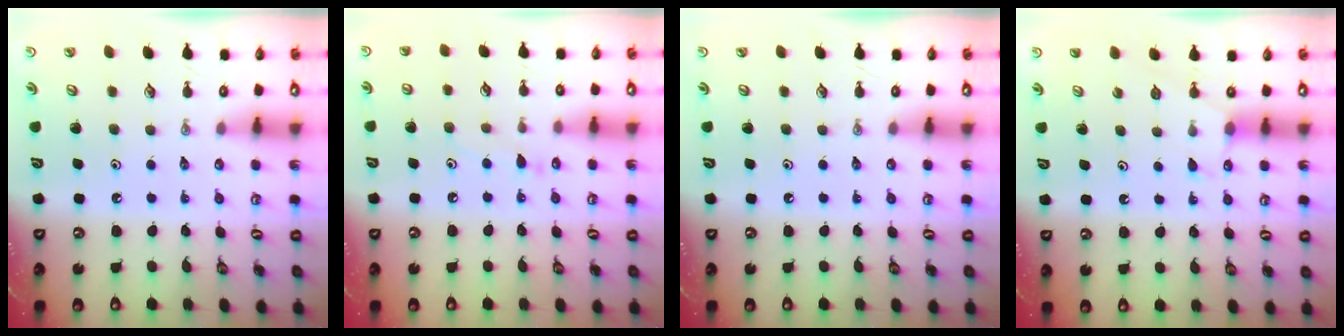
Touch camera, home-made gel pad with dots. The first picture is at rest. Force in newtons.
{"total": 6.6, "press": 6.6, "slide": 0.5}
{"total": 0.0}
{"total": 3.2, "press": 3.2, "slide": 0.5}